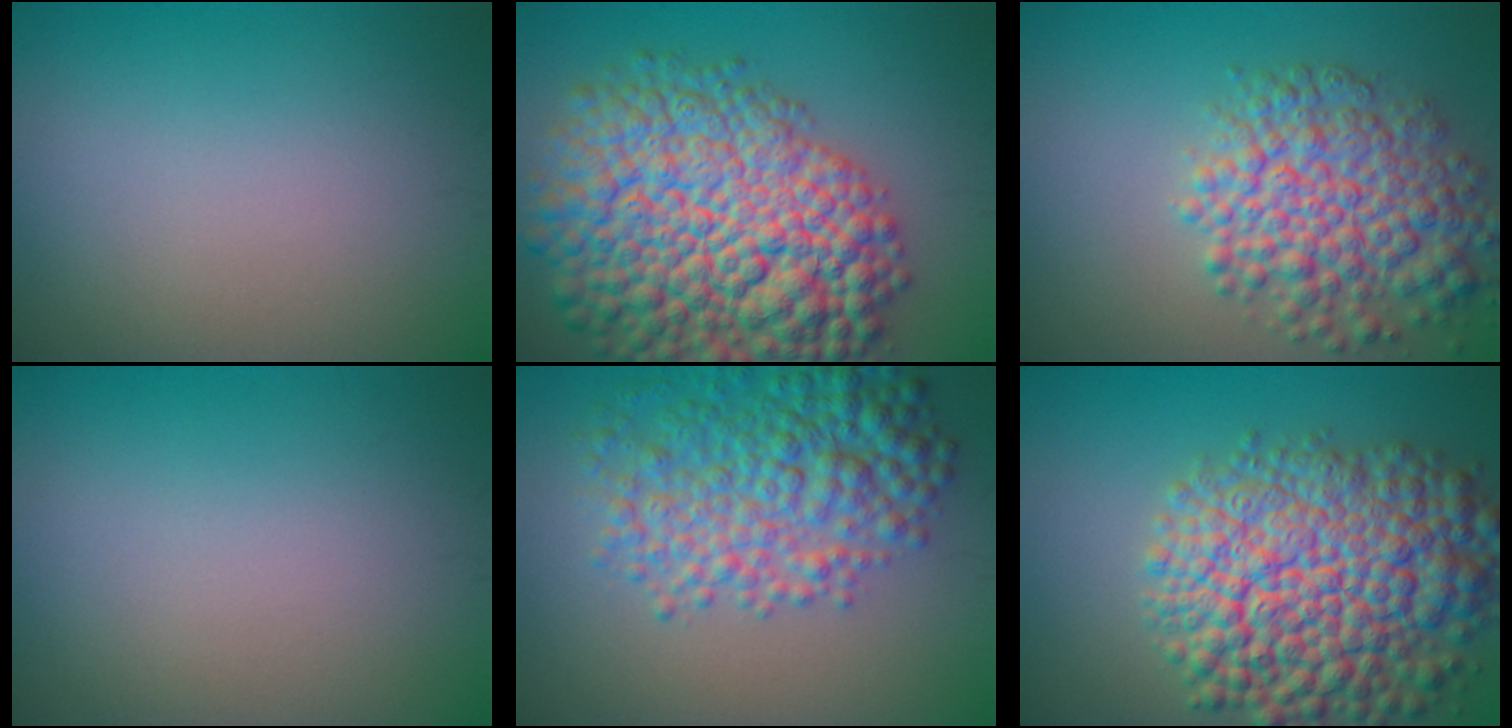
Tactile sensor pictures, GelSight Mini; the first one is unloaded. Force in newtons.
{"total": 15.1, "press": 15.1, "slide": 0.6}
{"total": 7.1, "press": 7.1, "slide": 0.2}
{"total": 0.0}
{"total": 6.9, "press": 6.9, "slide": 0.2}
{"total": 12.8, "press": 12.8, "slide": 0.5}